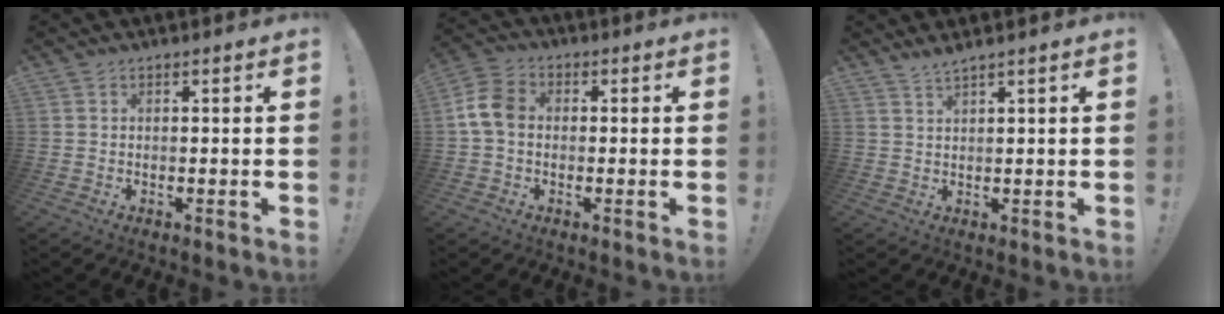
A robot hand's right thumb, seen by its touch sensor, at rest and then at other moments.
{"total": 8.6, "force": [0.0, 6.1, 6.1], "torque": [-0.137, 0.018, 0.008]}
{"total": 2.3, "force": [2.0, -0.4, 1.0], "torque": [-0.031, -0.006, 0.036]}